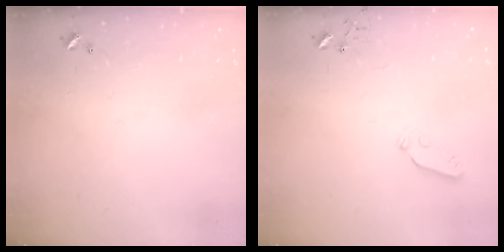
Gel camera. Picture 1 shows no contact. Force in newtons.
{"total": 3.6, "press": 3.6, "slide": 0.6}